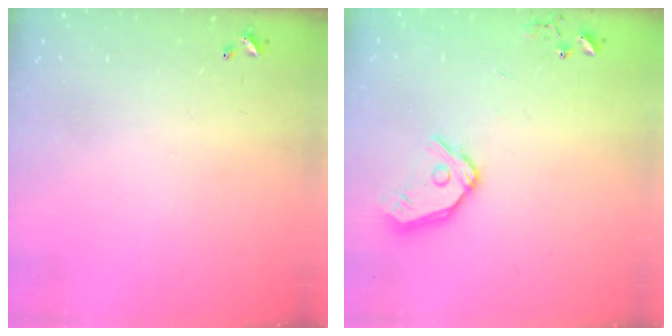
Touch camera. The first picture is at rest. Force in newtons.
{"total": 12.2, "press": 12.1, "slide": 1.5}